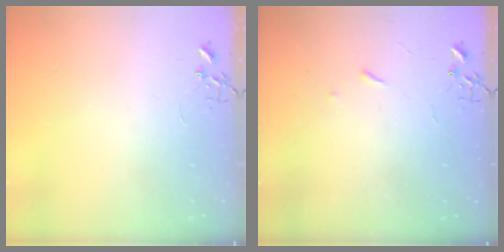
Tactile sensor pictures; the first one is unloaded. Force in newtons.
{"total": 2.9, "press": 2.8, "slide": 0.5}